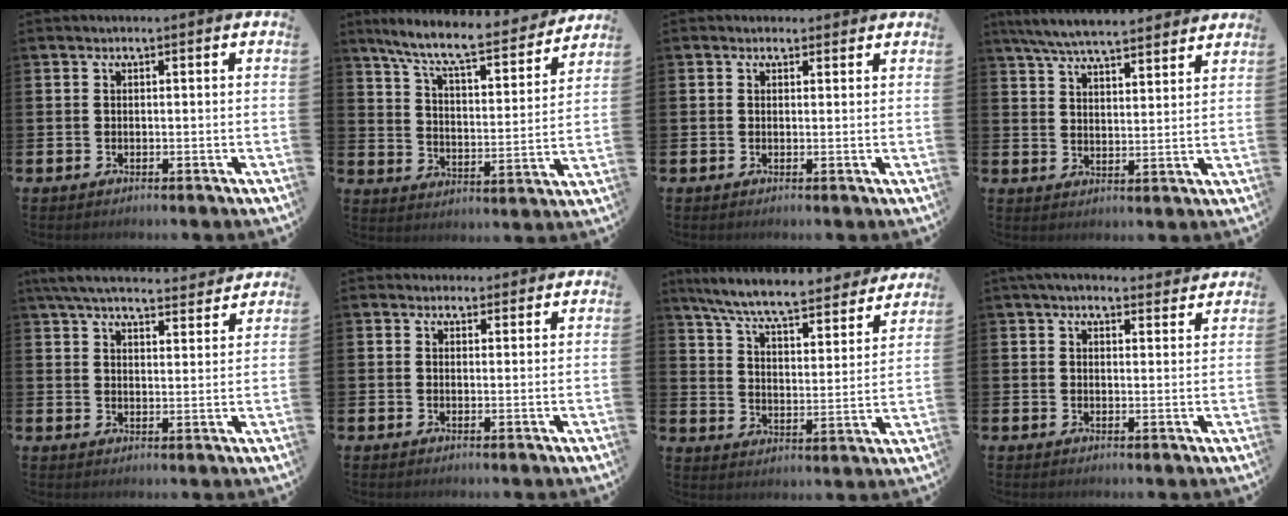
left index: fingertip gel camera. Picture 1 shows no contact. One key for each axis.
{"total": 9.0, "fx": 8.0, "fy": 1.2, "fz": 4.1, "tx": -0.107, "ty": -0.053, "tz": 0.133}
{"total": 1.1, "fx": 1.0, "fy": 0.6, "fz": 0.1, "tx": 0.008, "ty": 0.003, "tz": 0.015}
{"total": 7.0, "fx": 6.7, "fy": 0.6, "fz": 2.0, "tx": -0.064, "ty": -0.028, "tz": 0.122}
{"total": 6.4, "fx": 6.1, "fy": 1.2, "fz": 1.6, "tx": -0.051, "ty": -0.036, "tz": 0.109}
{"total": 2.3, "fx": 2.1, "fy": 0.8, "fz": -0.1, "tx": 0.015, "ty": -0.011, "tz": 0.036}
{"total": 8.1, "fx": 7.4, "fy": 0.7, "fz": 3.4, "tx": -0.100, "ty": -0.051, "tz": 0.124}
{"total": 4.0, "fx": 3.7, "fy": 0.9, "fz": 1.2, "tx": -0.019, "ty": -0.015, "tz": 0.066}